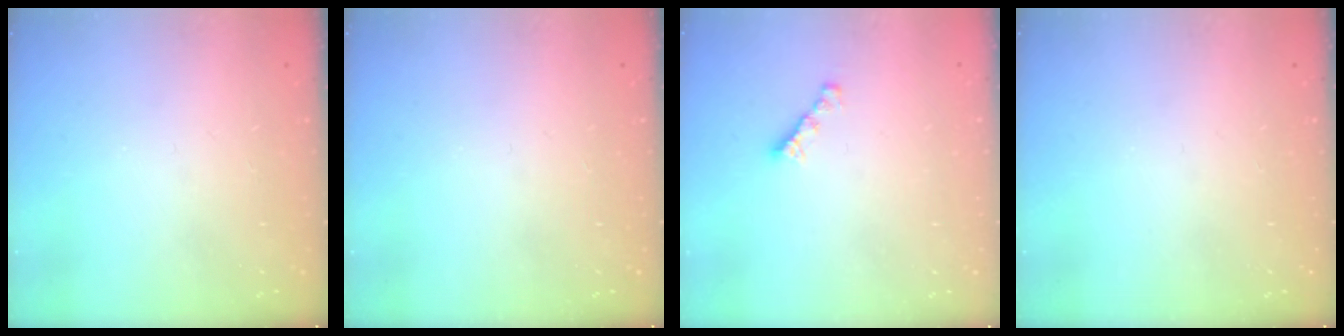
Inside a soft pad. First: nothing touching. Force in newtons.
{"total": 0.0}
{"total": 3.0, "press": 3.0, "slide": 0.1}
{"total": 0.0}